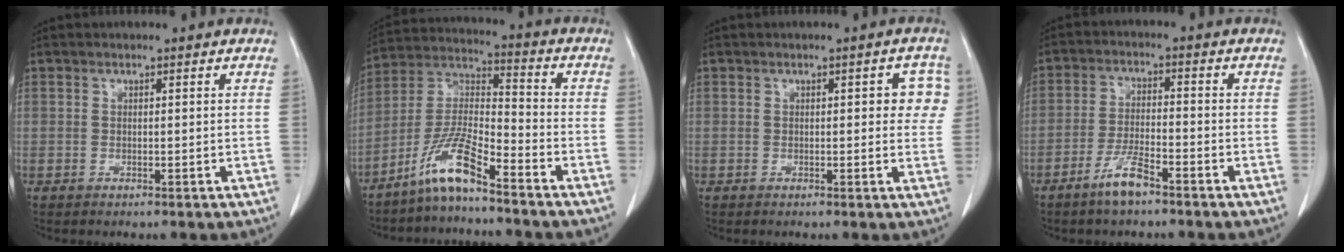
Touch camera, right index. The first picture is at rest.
{"total": 9.8, "force": [-7.0, 0.8, 6.7], "torque": [-0.148, -0.002, -0.143]}
{"total": 4.2, "force": [1.0, 1.8, 3.7], "torque": [-0.026, 0.011, 0.005]}
{"total": 6.2, "force": [-4.4, 0.9, 4.3], "torque": [-0.090, -0.006, -0.083]}